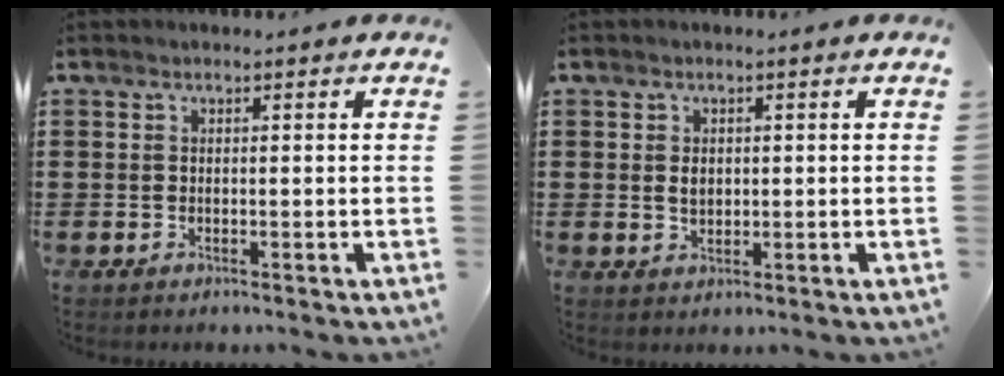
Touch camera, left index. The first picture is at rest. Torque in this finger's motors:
{"motor_torque": [0.57, 0.43, 0.27, 0.03]}